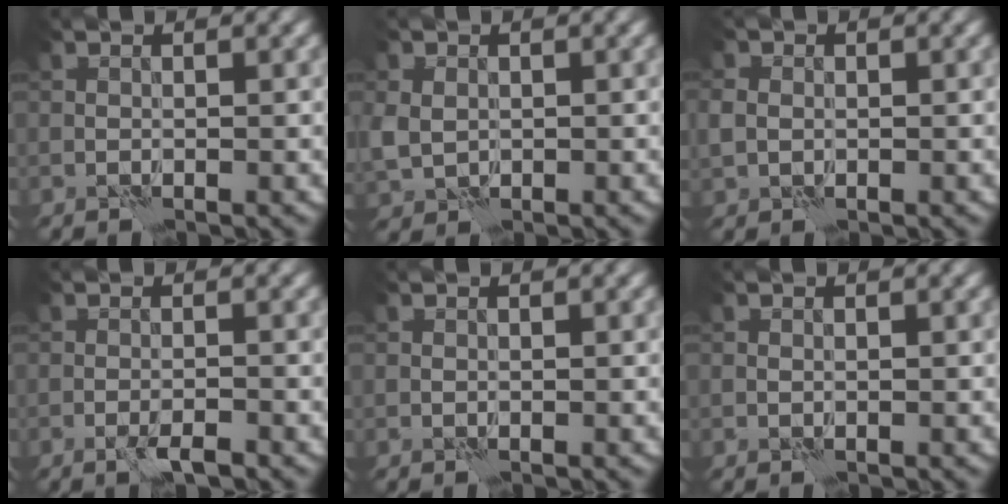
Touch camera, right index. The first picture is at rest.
{"total": 2.9, "force": [0.1, 2.4, 1.6], "torque": [-0.045, -0.004, 0.000]}
{"total": 2.0, "force": [0.1, 1.7, 0.9], "torque": [-0.024, 0.000, -0.001]}
{"total": 1.8, "force": [-1.1, 0.2, 1.4], "torque": [-0.028, 0.000, -0.022]}
{"total": 0.0}
{"total": 0.0}